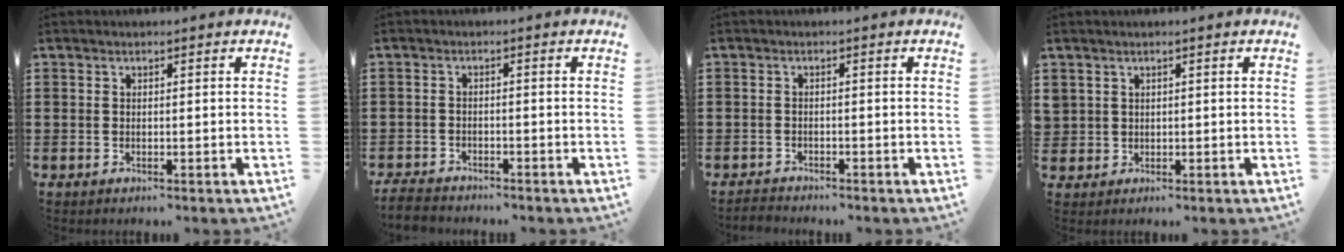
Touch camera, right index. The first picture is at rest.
{"total": 2.7, "force": [-2.6, 0.4, 0.4], "torque": [-0.017, -0.001, -0.058]}
{"total": 1.4, "force": [-1.4, 0.1, -0.1], "torque": [-0.003, 0.002, -0.031]}
{"total": 1.4, "force": [0.7, 1.2, 0.0], "torque": [-0.005, 0.005, 0.014]}